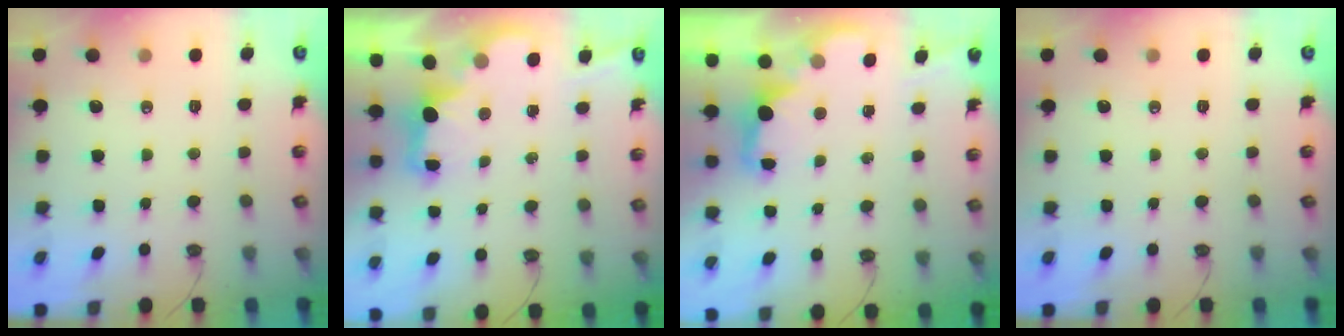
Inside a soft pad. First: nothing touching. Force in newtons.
{"total": 2.0, "press": 1.9, "slide": 0.7}
{"total": 2.8, "press": 2.8, "slide": 0.5}
{"total": 0.0}